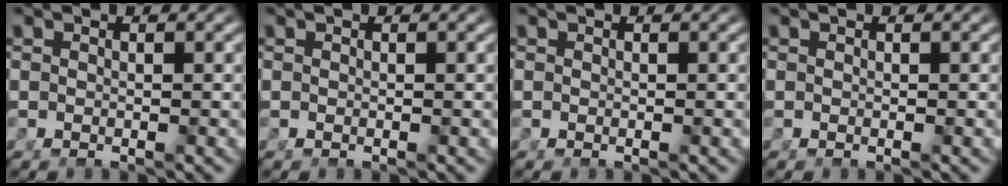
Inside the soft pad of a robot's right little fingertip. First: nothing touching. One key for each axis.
{"total": 0.0}
{"total": 0.0}
{"total": 0.0}